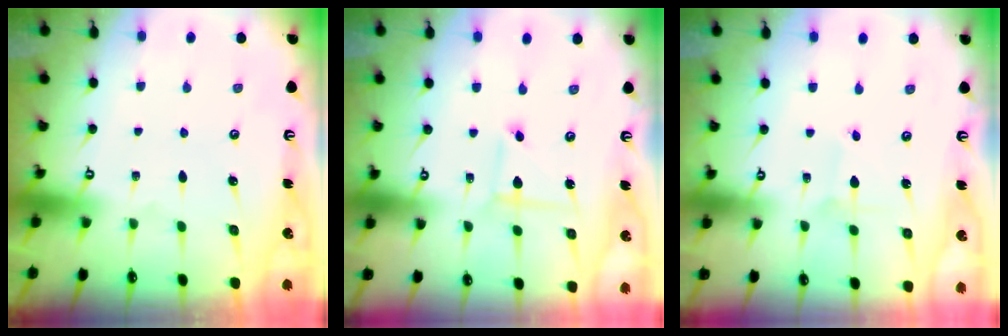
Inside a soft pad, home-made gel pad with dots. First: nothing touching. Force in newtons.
{"total": 2.4, "press": 2.4, "slide": 0.2}
{"total": 1.5, "press": 1.5, "slide": 0.1}